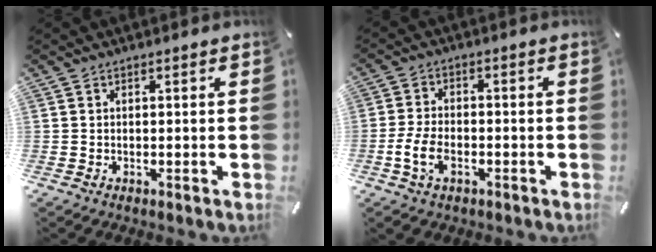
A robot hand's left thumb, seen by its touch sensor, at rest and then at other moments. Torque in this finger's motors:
{"motor_torque": [-0.21, 0.58, 0.70, 0.28, 0.16]}